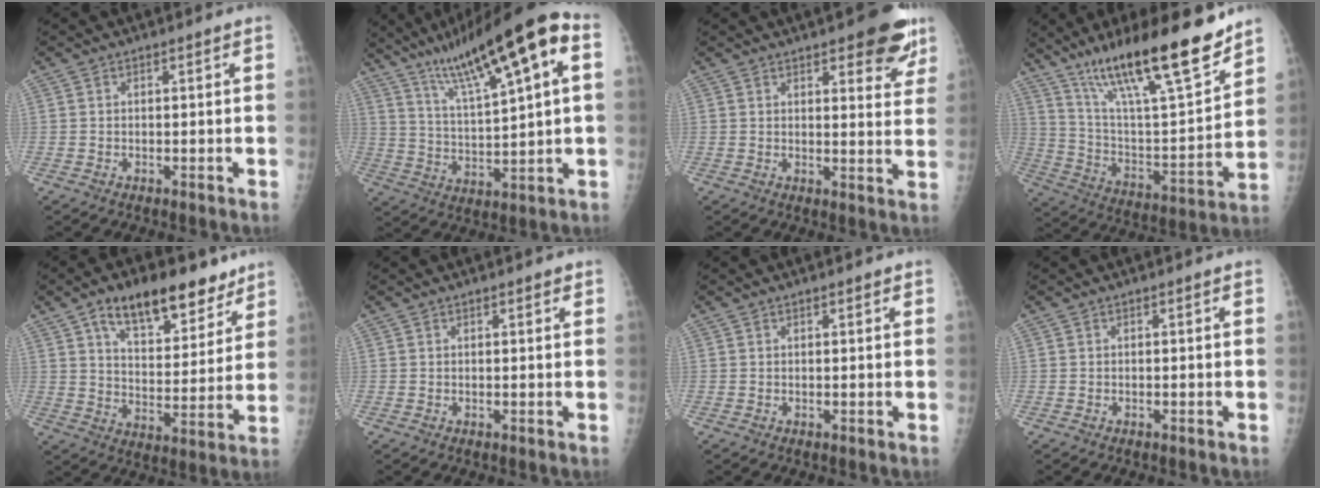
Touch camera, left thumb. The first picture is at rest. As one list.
[{"total": 18.6, "force": [8.8, 3.3, 16.1], "torque": [-0.252, -0.003, 0.153]}, {"total": 10.3, "force": [6.5, 3.6, 7.1], "torque": [-0.049, -0.031, 0.078]}, {"total": 24.6, "force": [17.2, 4.4, 16.9], "torque": [-0.262, -0.072, 0.299]}, {"total": 16.8, "force": [10.7, 8.1, 10.2], "torque": [-0.105, -0.046, 0.170]}, {"total": 1.1, "force": [0.8, 0.4, 0.7], "torque": [-0.008, -0.003, 0.010]}, {"total": 0.8, "force": [0.6, 0.3, 0.5], "torque": [-0.006, -0.002, 0.009]}, {"total": 0.0}]